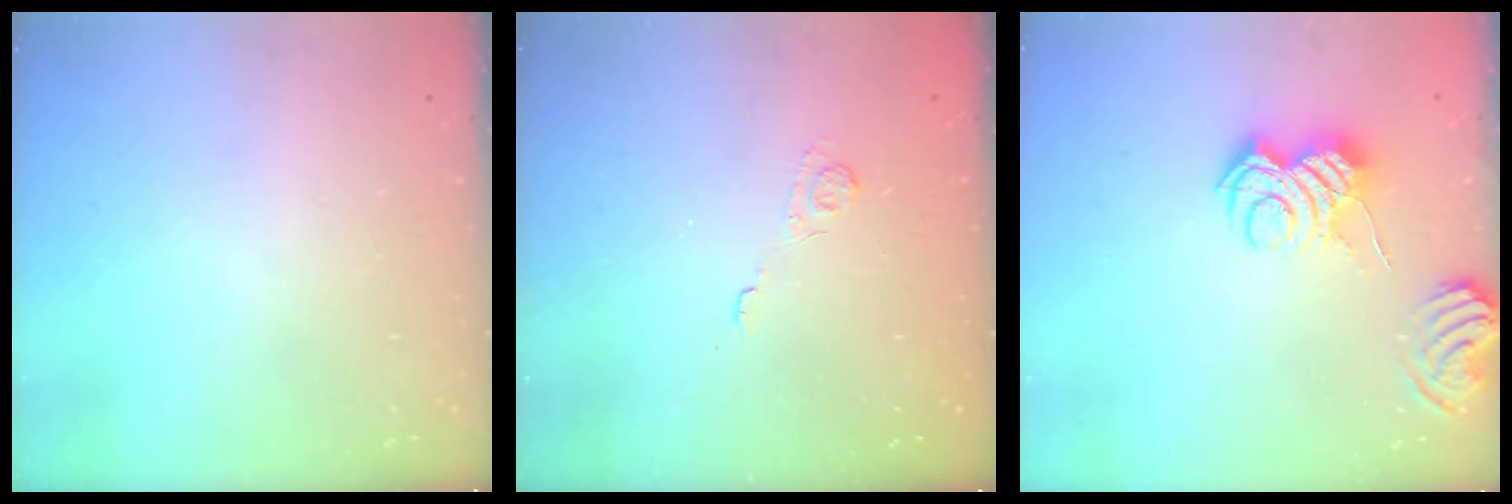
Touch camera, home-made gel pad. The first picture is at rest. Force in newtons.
{"total": 1.9, "press": 1.3, "slide": 1.3}
{"total": 5.7, "press": 5.6, "slide": 0.6}